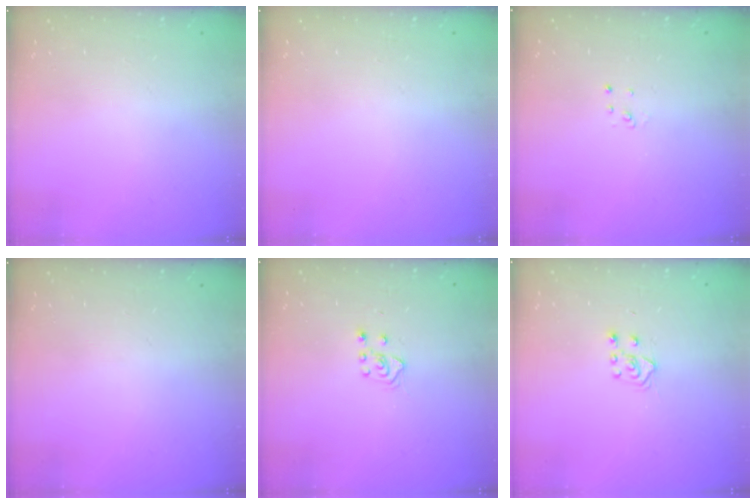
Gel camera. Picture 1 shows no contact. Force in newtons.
{"total": 0.0}
{"total": 2.0, "press": 2.0, "slide": 0.2}
{"total": 0.0}
{"total": 4.9, "press": 4.8, "slide": 0.8}
{"total": 4.8, "press": 4.7, "slide": 0.7}